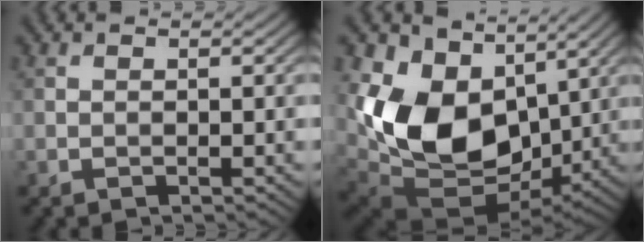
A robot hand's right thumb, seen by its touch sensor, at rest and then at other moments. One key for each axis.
{"total": 14.7, "fx": 2.8, "fy": 10.4, "fz": 10.0, "tx": -0.231, "ty": -0.008, "tz": 0.059}